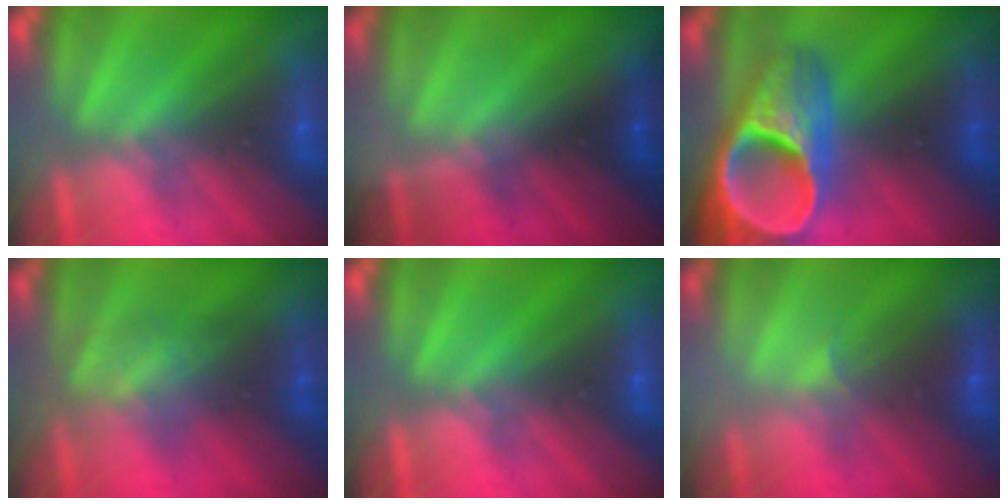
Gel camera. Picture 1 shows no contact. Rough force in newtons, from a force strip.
{"total": 1.6}
{"total": 8.6}
{"total": 3.1}
{"total": 0.0}
{"total": 2.0}